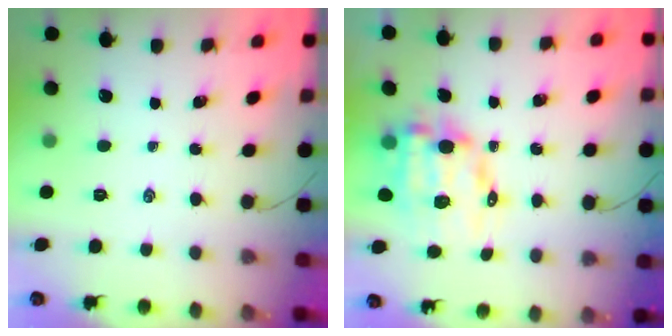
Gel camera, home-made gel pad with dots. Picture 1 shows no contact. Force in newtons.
{"total": 10.6, "press": 10.2, "slide": 2.8}